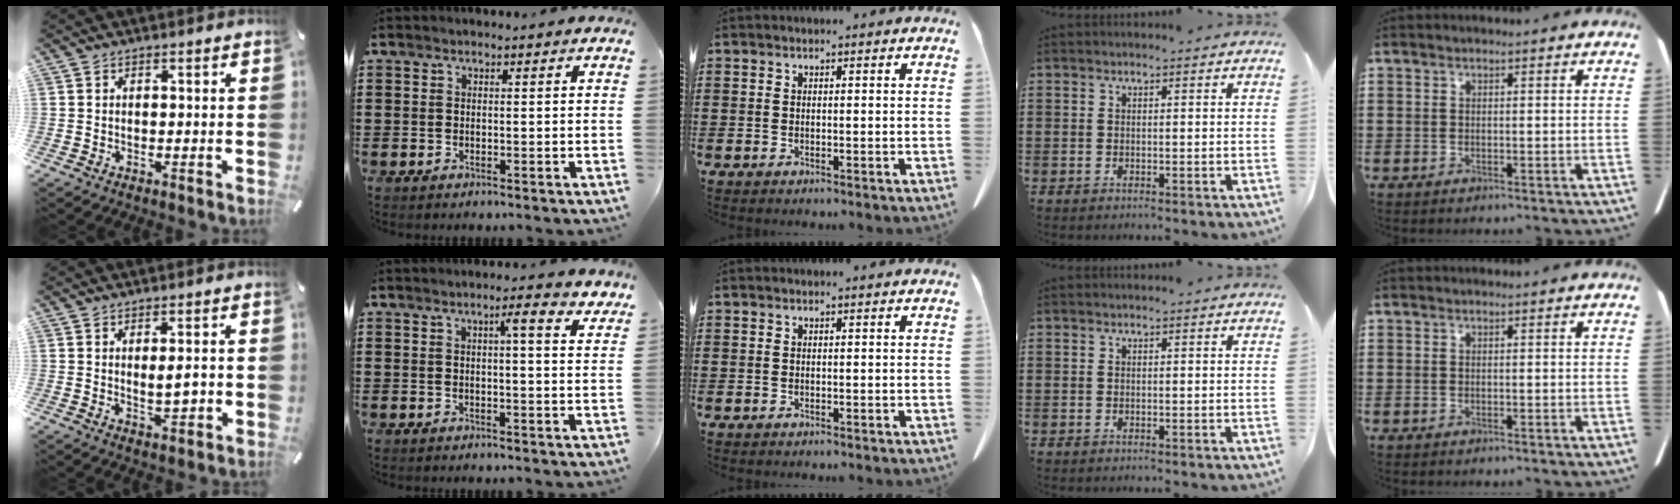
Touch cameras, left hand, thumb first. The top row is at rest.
{"thumb": {"total": 4.2, "force": [0.4, 1.5, 3.9], "torque": [-0.059, -0.004, 0.002]}, "index": {"total": 4.0, "force": [2.3, 0.2, 3.2], "torque": [-0.045, -0.010, 0.032]}}